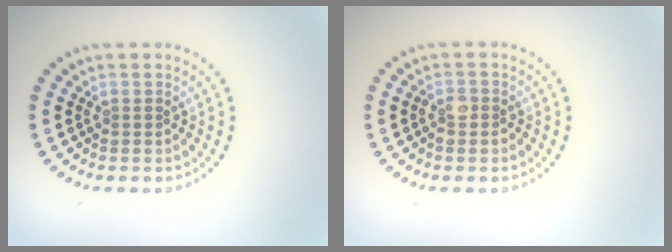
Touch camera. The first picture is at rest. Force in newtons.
{"total": 1.5, "press": 1.4, "slide": 0.7}